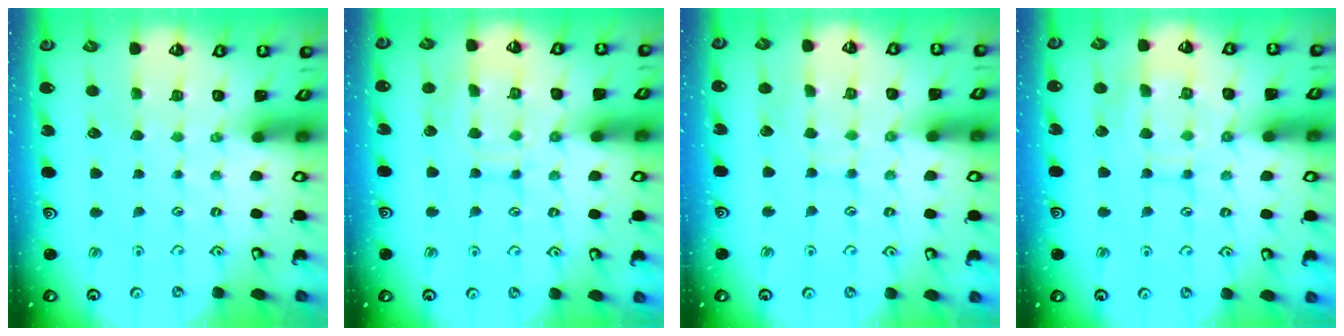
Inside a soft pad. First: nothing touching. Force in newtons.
{"total": 11.1, "press": 11.0, "slide": 0.7}
{"total": 5.6, "press": 5.5, "slide": 0.6}
{"total": 10.9, "press": 10.9, "slide": 0.9}